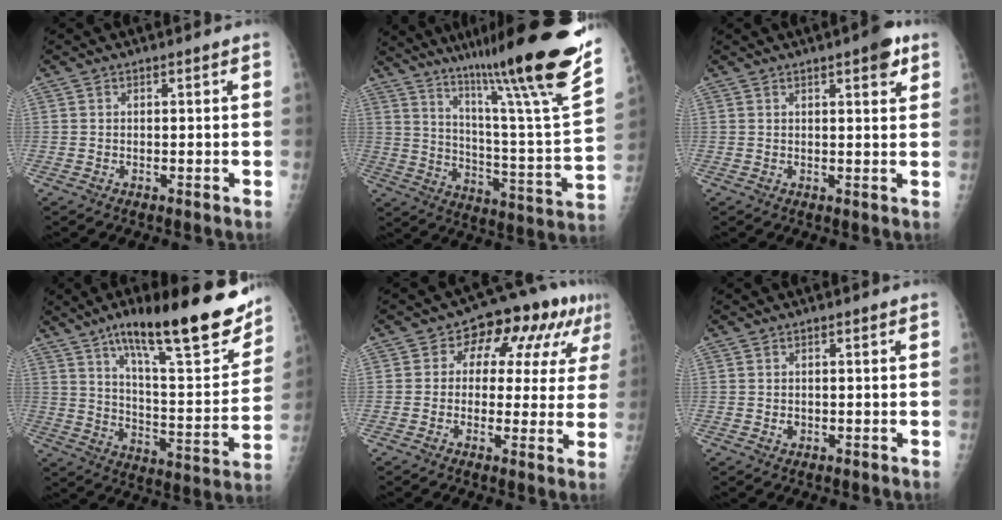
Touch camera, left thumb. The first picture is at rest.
{"total": 30.3, "force": [20.4, 2.5, 22.3], "torque": [-0.312, -0.094, 0.307]}
{"total": 4.4, "force": [2.5, 1.3, 3.4], "torque": [-0.036, -0.008, 0.027]}
{"total": 25.9, "force": [16.8, 6.2, 18.8], "torque": [-0.249, -0.061, 0.264]}
{"total": 12.9, "force": [4.6, 7.7, 9.3], "torque": [-0.074, 0.020, 0.055]}
{"total": 0.9, "force": [-0.1, 0.8, 0.4], "torque": [-0.003, 0.001, 0.002]}